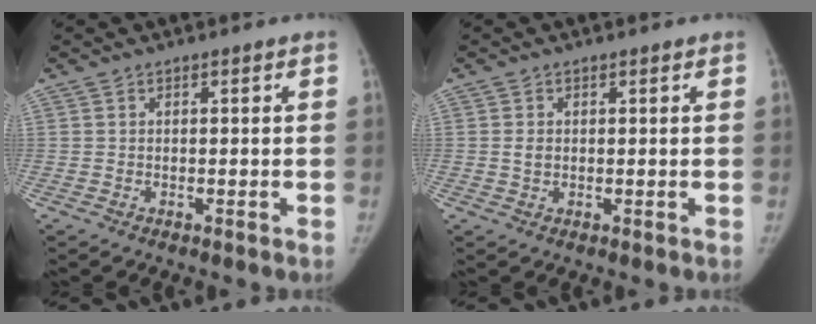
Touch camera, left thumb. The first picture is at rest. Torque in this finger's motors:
{"motor_torque": [0.06, 0.11, 0.25, -0.31, 0.05]}